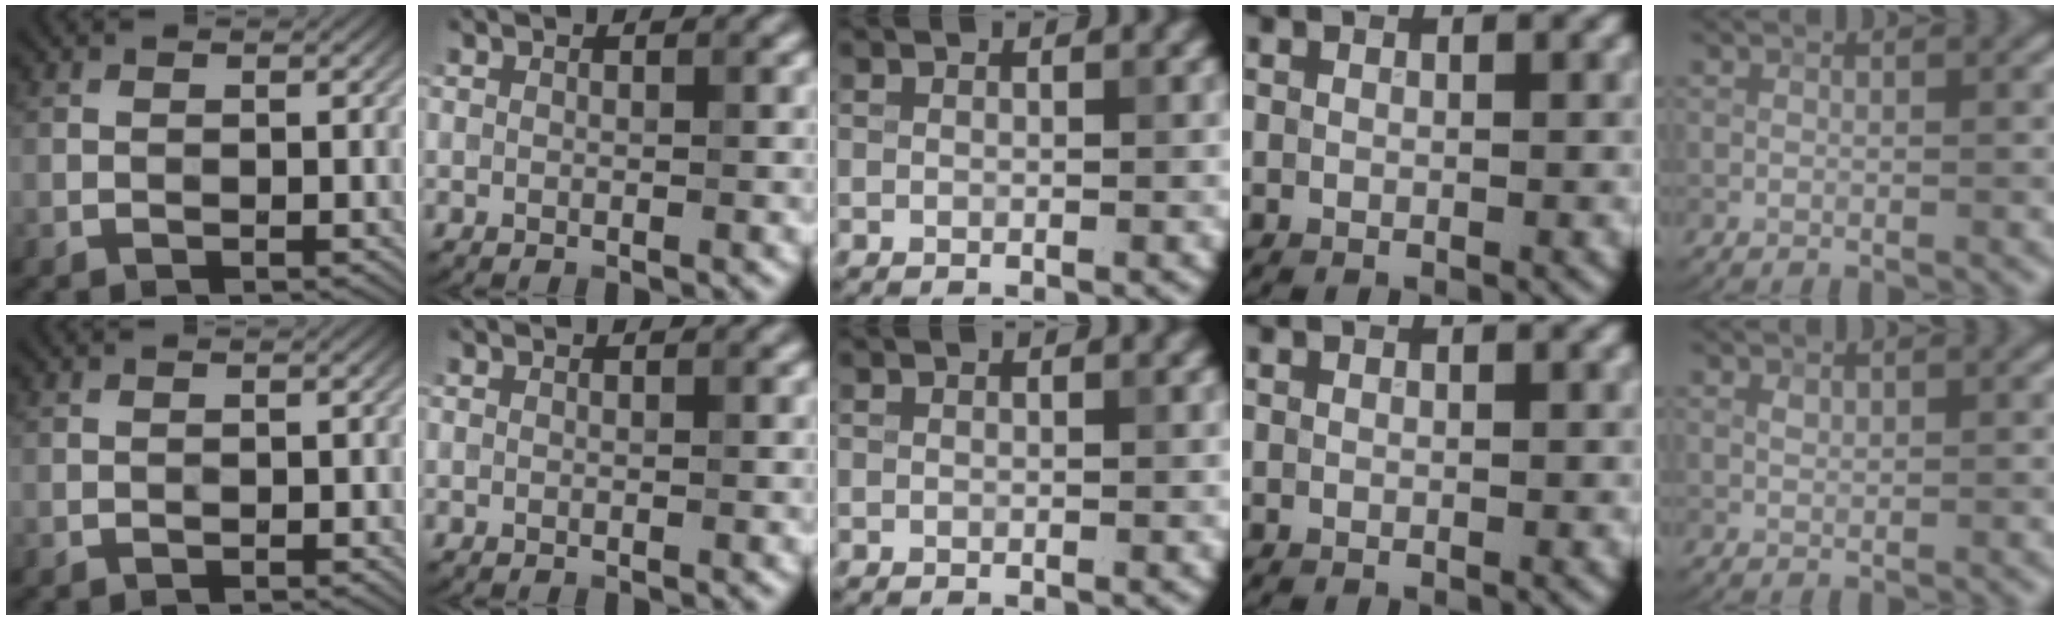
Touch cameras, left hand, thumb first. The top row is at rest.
{"thumb": {"total": 0.6, "force": [-0.5, 0.2, 0.3], "torque": [-0.002, 0.001, -0.007]}, "little": {"total": 0.5, "force": [0.3, 0.3, 0.3], "torque": [-0.007, 0.001, 0.008]}}